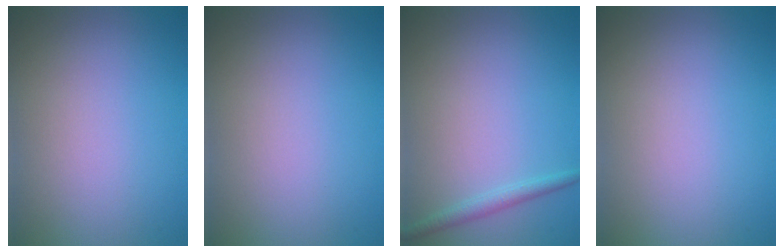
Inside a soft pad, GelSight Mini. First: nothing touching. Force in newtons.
{"total": 0.0}
{"total": 1.5, "press": 1.5, "slide": 0.1}
{"total": 0.0}